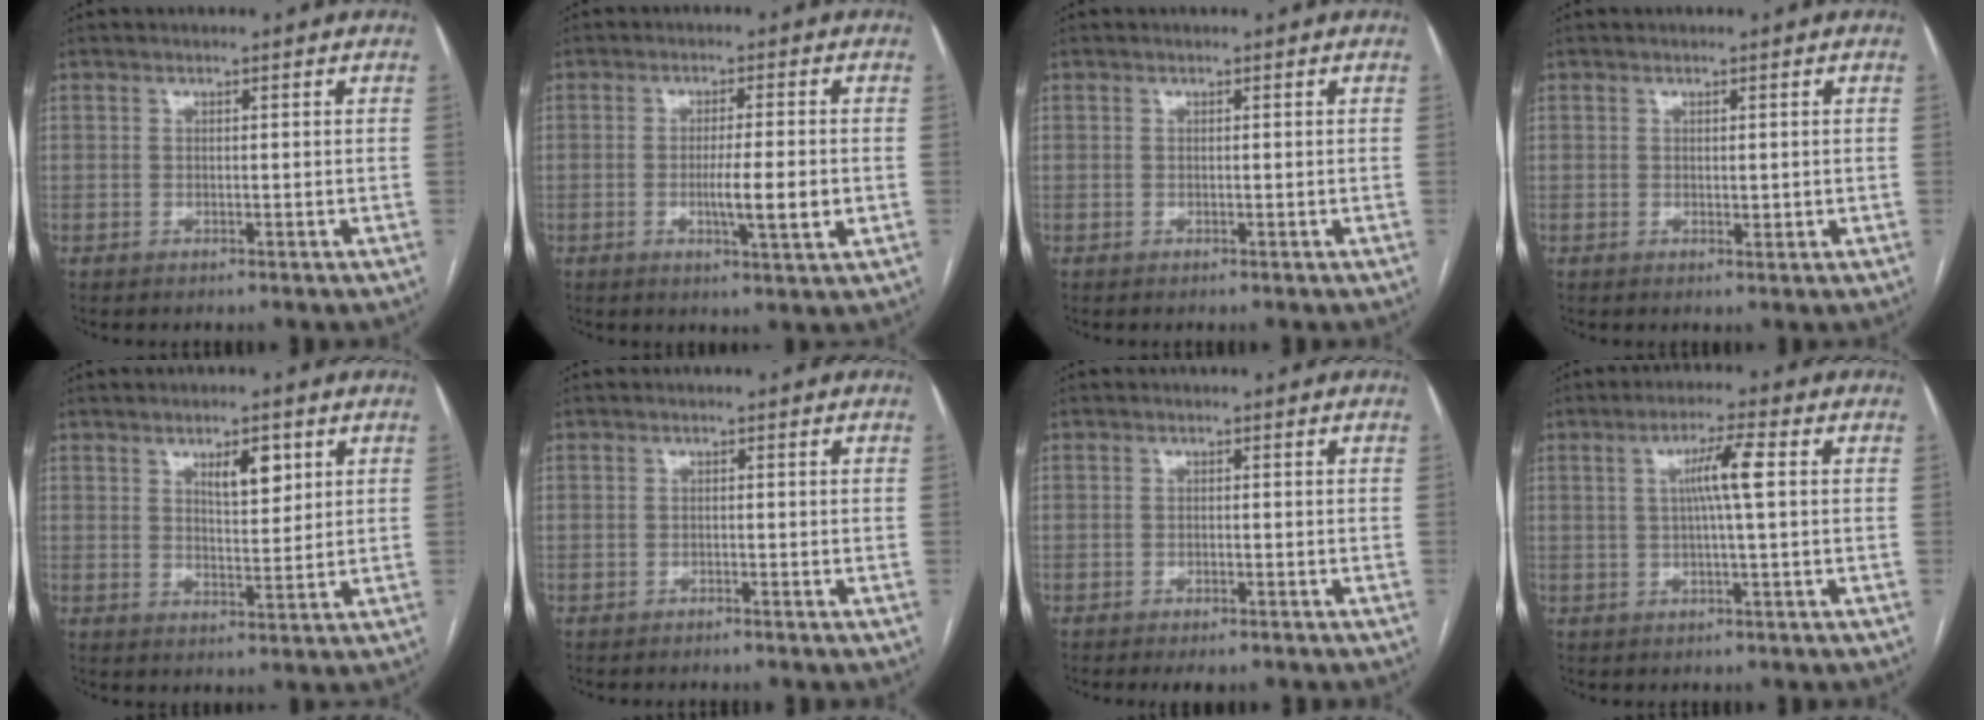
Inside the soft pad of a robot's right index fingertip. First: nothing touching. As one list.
[{"total": 6.6, "force": [-1.3, 0.2, 6.5], "torque": [-0.107, -0.011, -0.022]}, {"total": 0.0}, {"total": 1.2, "force": [0.1, 0.6, 1.0], "torque": [-0.014, -0.005, 0.004]}, {"total": 4.9, "force": [2.4, 1.7, 4.0], "torque": [-0.066, -0.001, 0.042]}, {"total": 0.7, "force": [-0.6, 0.0, 0.2], "torque": [-0.008, -0.001, -0.012]}, {"total": 2.6, "force": [-2.0, 0.9, 1.5], "torque": [-0.019, -0.003, -0.023]}, {"total": 5.4, "force": [0.8, -0.4, 5.3], "torque": [-0.096, 0.005, 0.016]}]